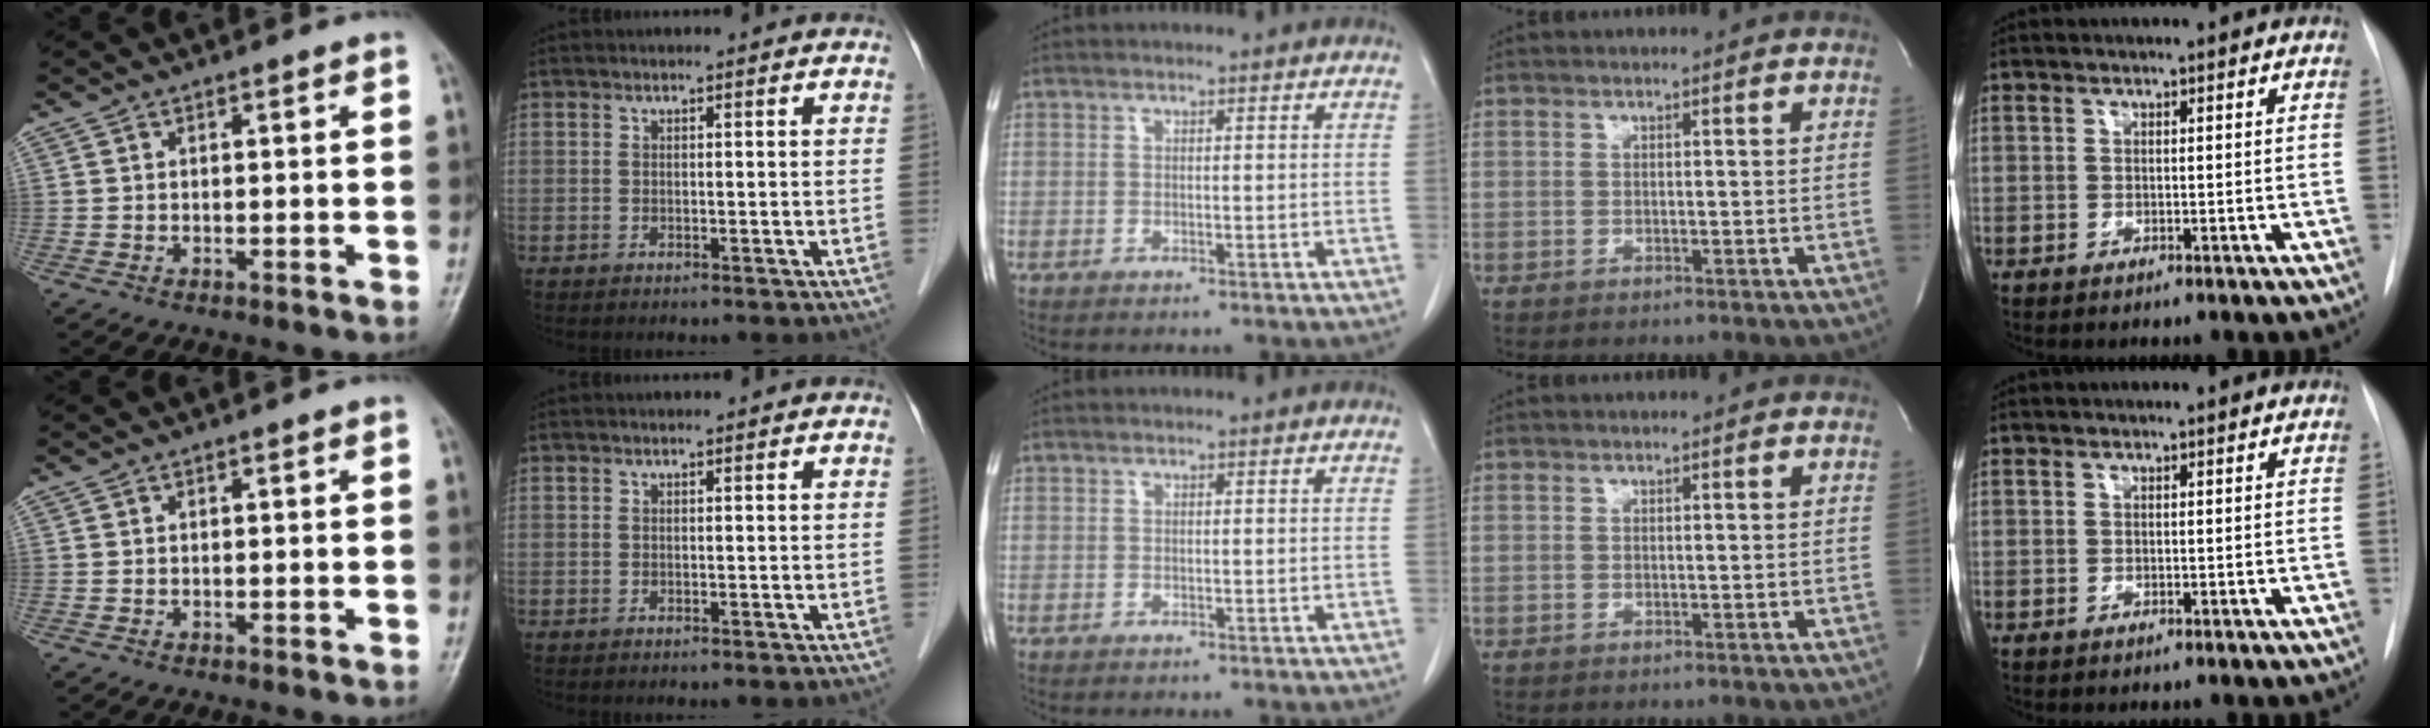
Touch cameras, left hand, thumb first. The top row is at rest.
{}